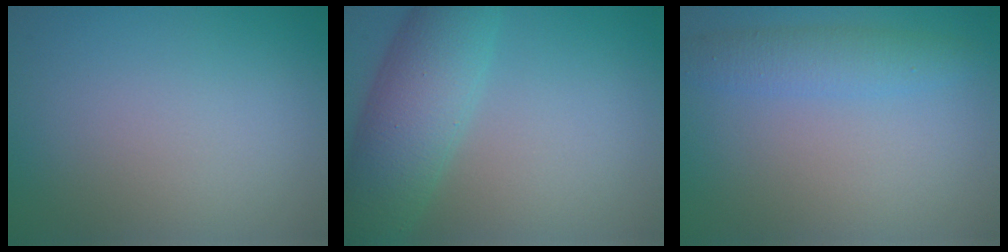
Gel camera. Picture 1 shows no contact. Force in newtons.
{"total": 6.9, "press": 6.9, "slide": 0.3}
{"total": 2.8, "press": 2.8, "slide": 0.0}